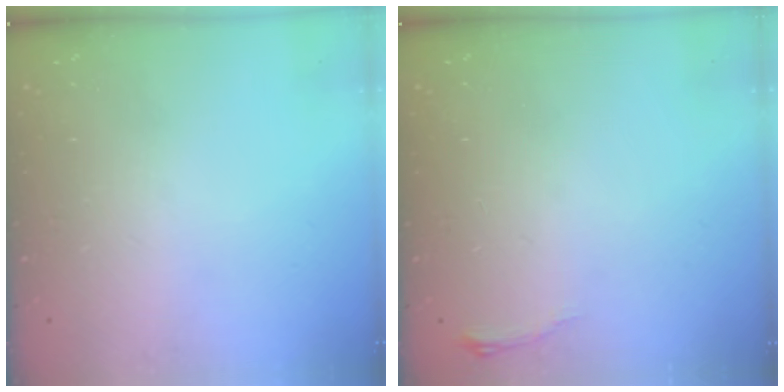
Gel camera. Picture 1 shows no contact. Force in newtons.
{"total": 3.1, "press": 3.1, "slide": 0.5}